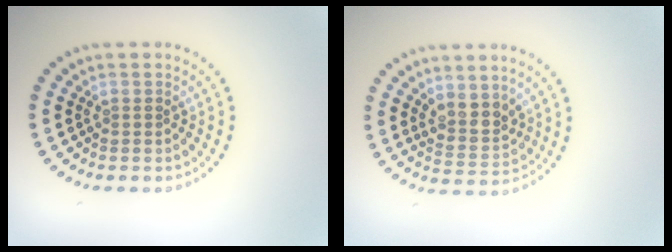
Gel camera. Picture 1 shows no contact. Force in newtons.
{"total": 2.5, "press": 2.1, "slide": 1.4}